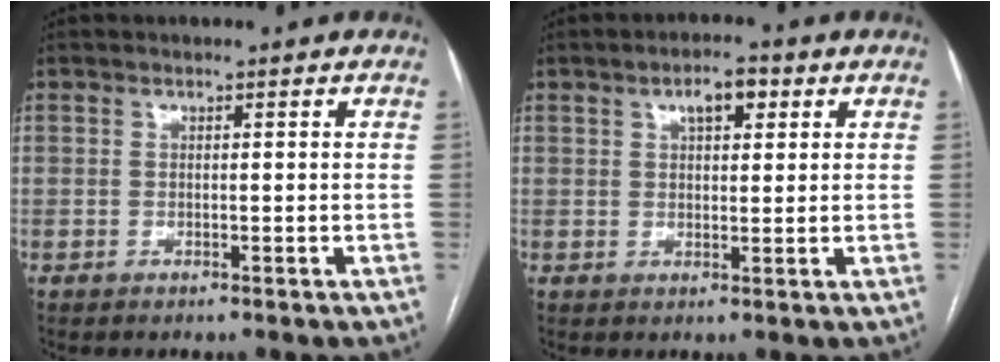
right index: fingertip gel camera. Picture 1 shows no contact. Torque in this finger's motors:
{"motor_torque": [0.12, 0.05, 0.09, 0.06]}